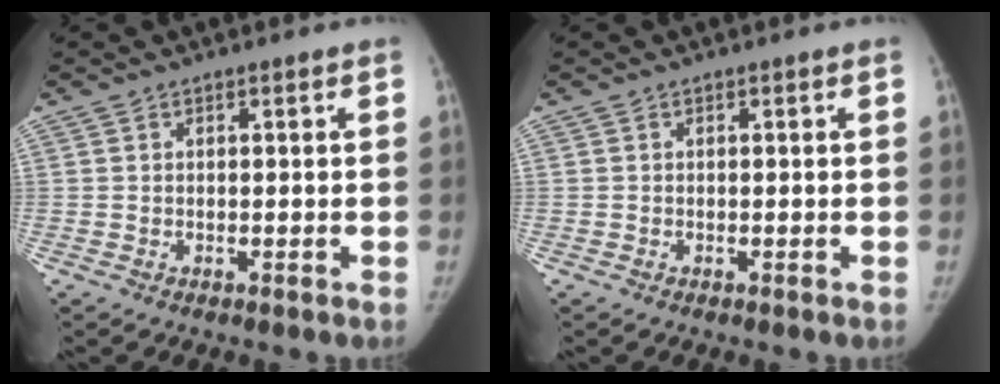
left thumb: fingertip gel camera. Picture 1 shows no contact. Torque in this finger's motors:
{"motor_torque": [0.09, 0.00, 0.07, -0.47, 0.06]}